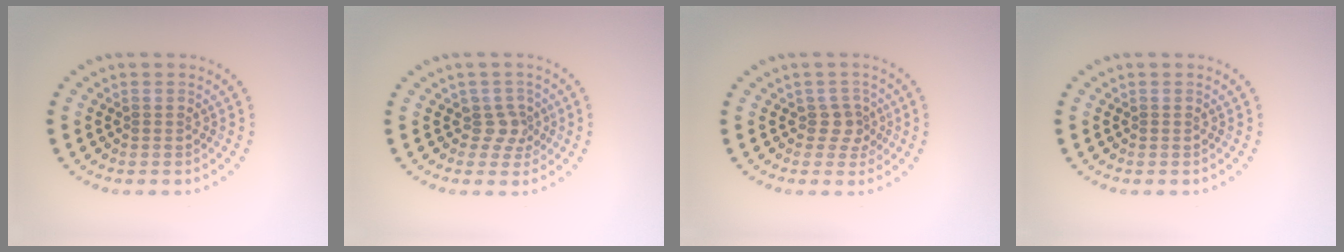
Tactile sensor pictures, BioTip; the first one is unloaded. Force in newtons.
{"total": 1.9, "press": 1.4, "slide": 1.3}
{"total": 1.9, "press": 1.5, "slide": 1.2}
{"total": 0.0}